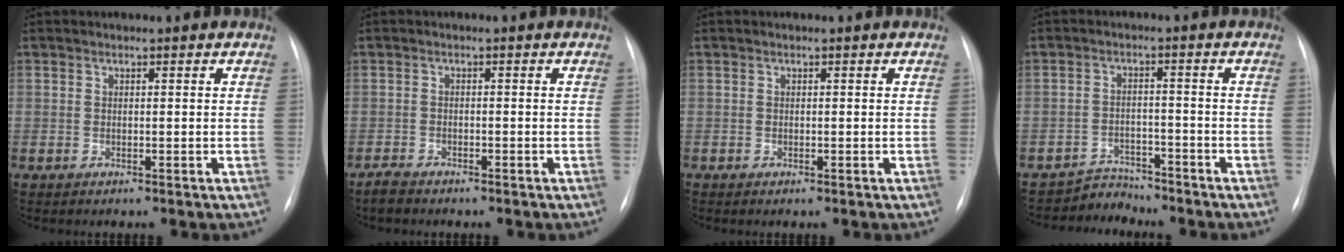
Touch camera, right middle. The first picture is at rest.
{"total": 1.7, "force": [-1.6, 0.5, 0.4], "torque": [-0.015, -0.002, -0.029]}
{"total": 0.0}
{"total": 4.0, "force": [-3.6, 1.0, -1.4], "torque": [0.028, 0.004, -0.061]}